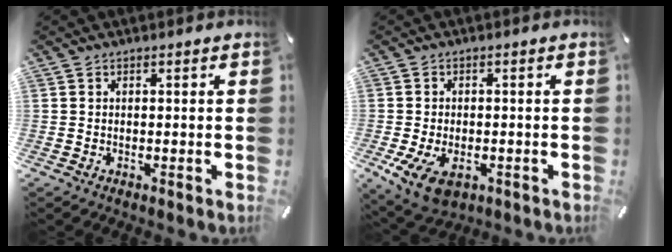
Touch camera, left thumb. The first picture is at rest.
{"total": 7.1, "force": [-2.4, 4.6, 4.8], "torque": [-0.115, 0.001, -0.043]}